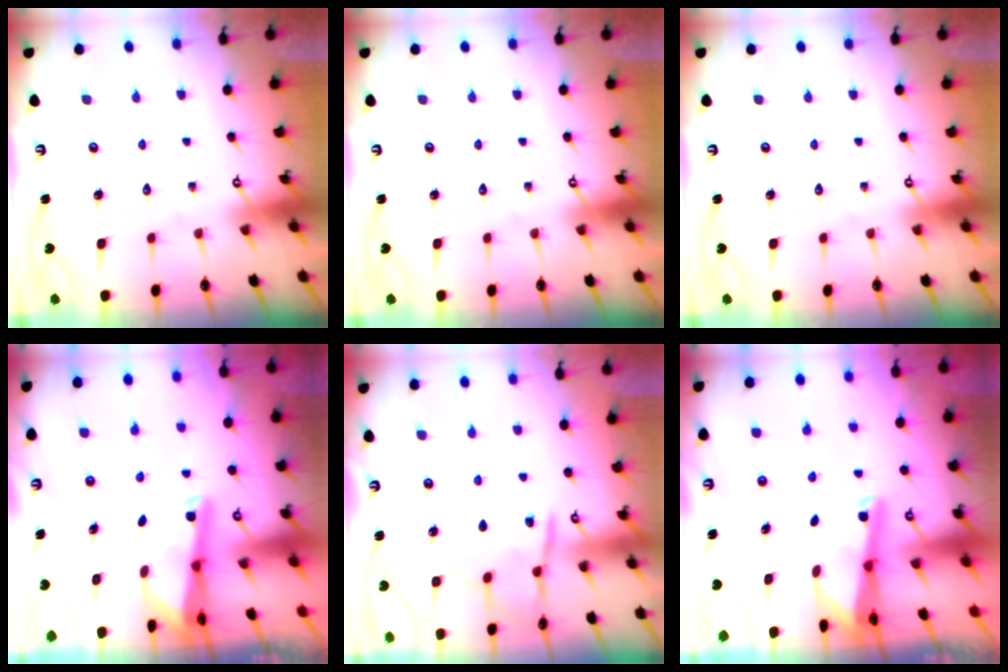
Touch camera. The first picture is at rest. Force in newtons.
{"total": 0.0}
{"total": 0.0}
{"total": 2.5, "press": 2.5, "slide": 0.3}
{"total": 9.2, "press": 9.2, "slide": 0.3}
{"total": 2.9, "press": 2.9, "slide": 0.1}